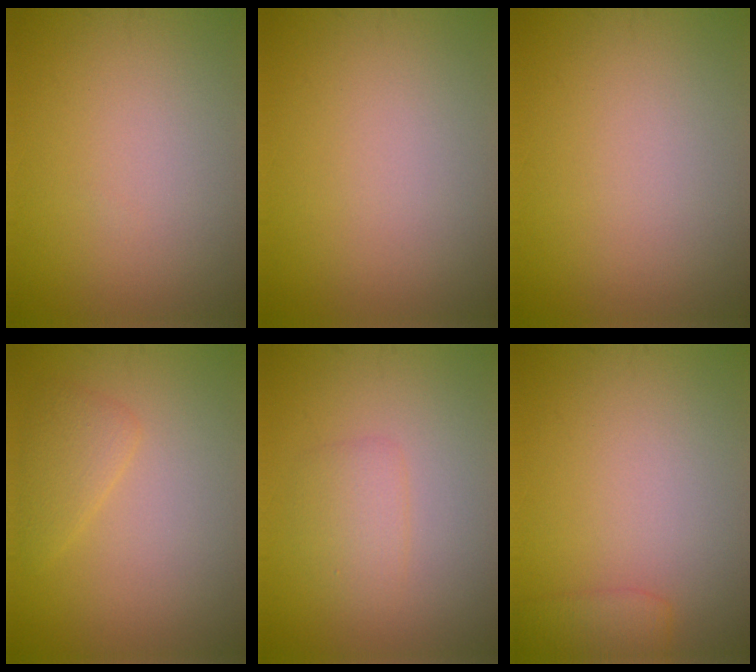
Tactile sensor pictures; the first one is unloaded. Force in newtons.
{"total": 0.0}
{"total": 0.0}
{"total": 2.0, "press": 2.0, "slide": 0.2}
{"total": 1.9, "press": 1.9, "slide": 0.1}
{"total": 2.3, "press": 2.3, "slide": 0.2}